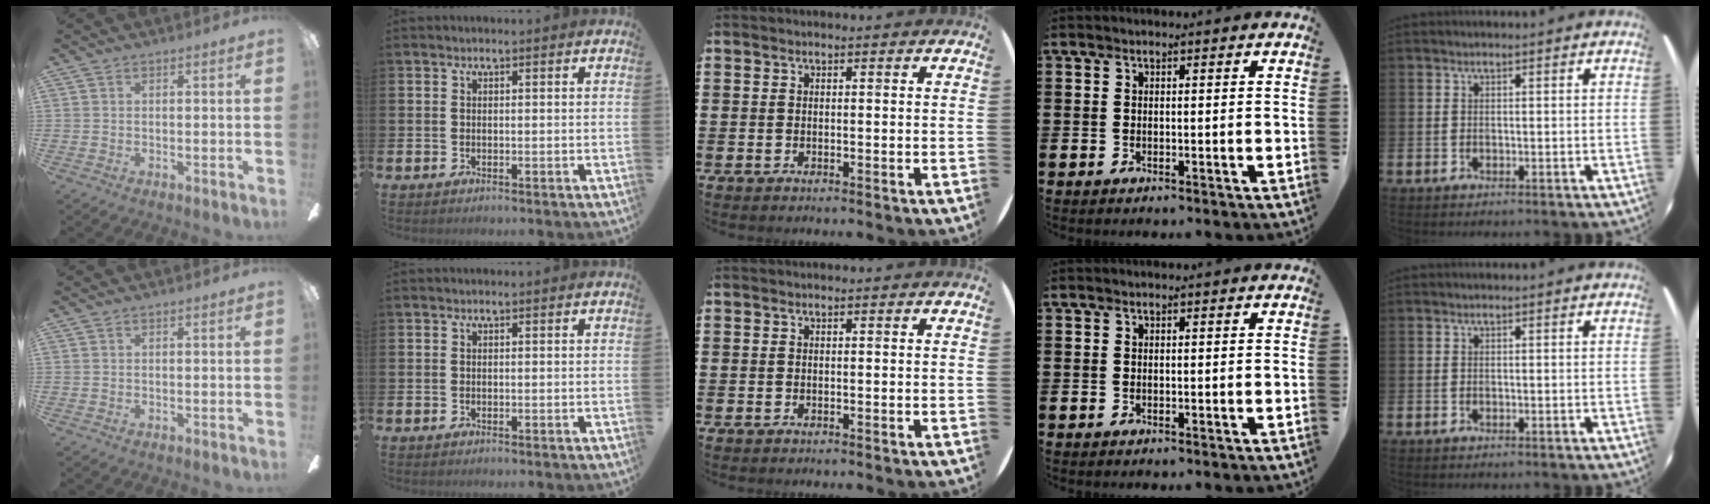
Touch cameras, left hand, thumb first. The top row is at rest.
{}